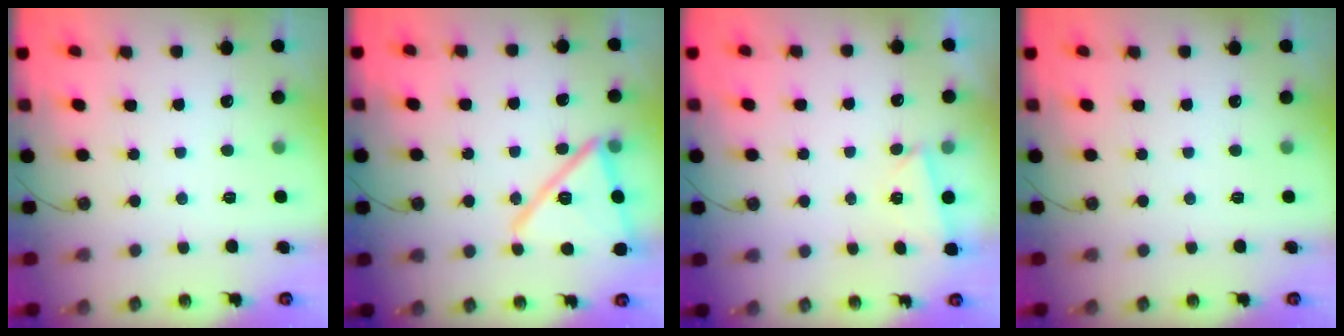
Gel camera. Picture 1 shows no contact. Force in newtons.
{"total": 17.0, "press": 17.0, "slide": 1.3}
{"total": 2.9, "press": 0.8, "slide": 2.7}
{"total": 0.0}